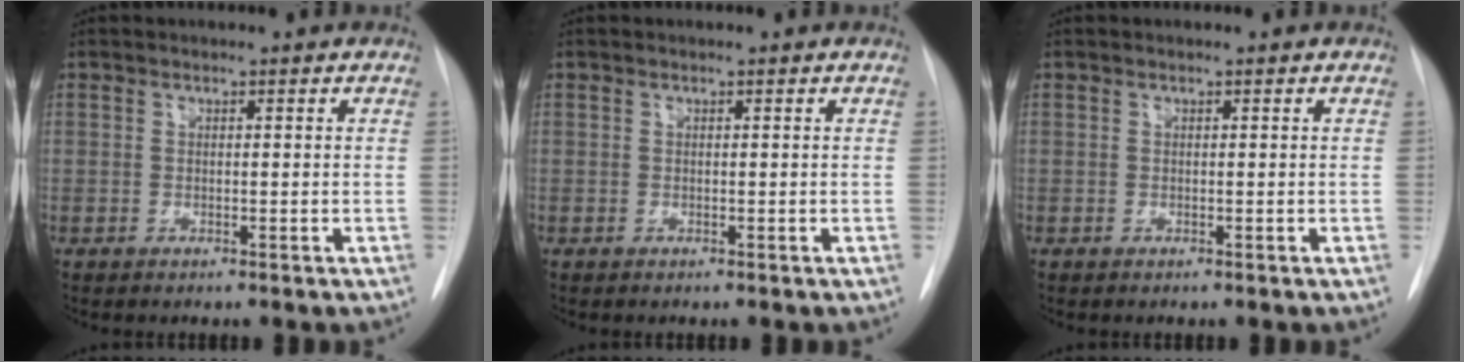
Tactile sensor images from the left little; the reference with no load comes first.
{"total": 0.0}
{"total": 0.0}